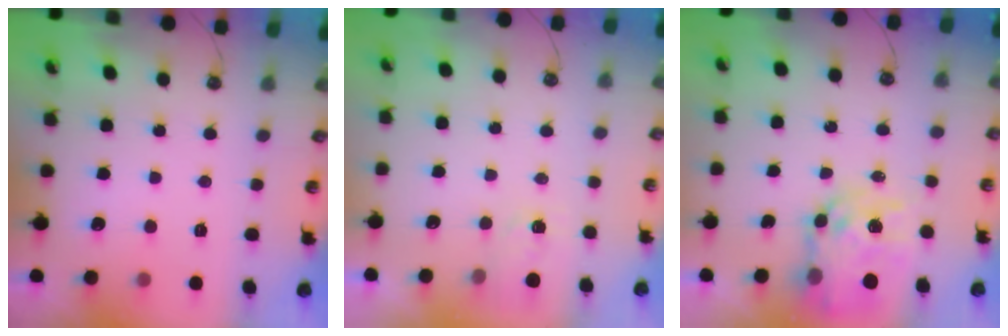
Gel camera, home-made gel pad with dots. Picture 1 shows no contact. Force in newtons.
{"total": 1.3, "press": 1.2, "slide": 0.2}
{"total": 12.3, "press": 12.3, "slide": 1.0}